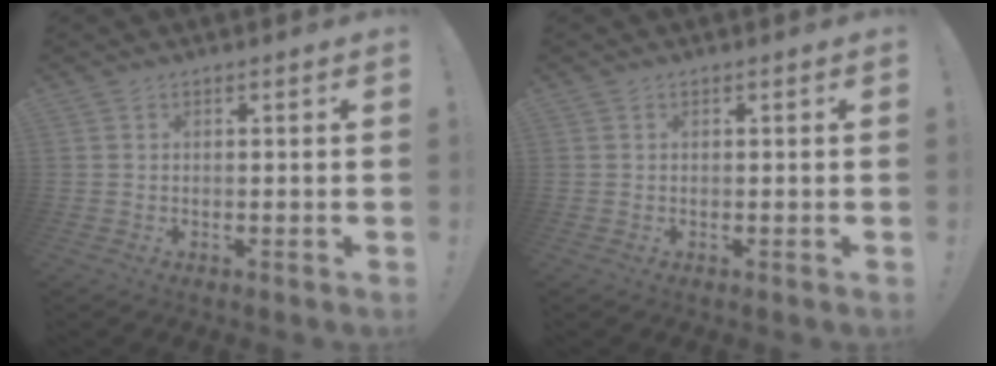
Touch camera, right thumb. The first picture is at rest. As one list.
[{"total": 0.0}]